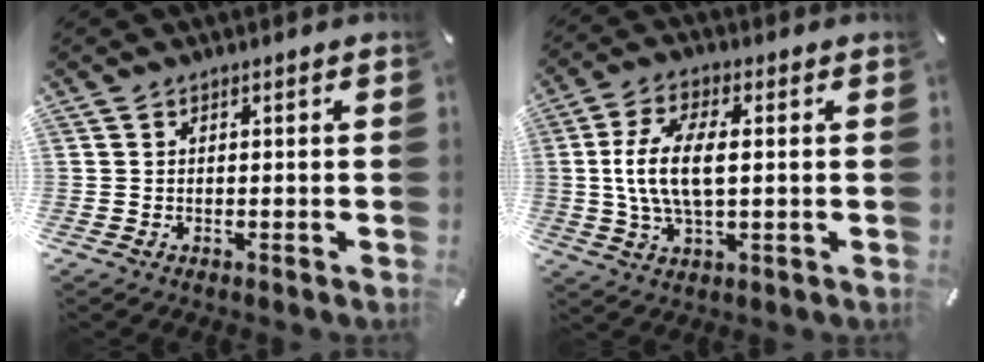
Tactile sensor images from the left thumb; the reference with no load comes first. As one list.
[{"total": 11.4, "force": [0.8, 5.0, 10.2], "torque": [-0.216, -0.002, 0.012]}]